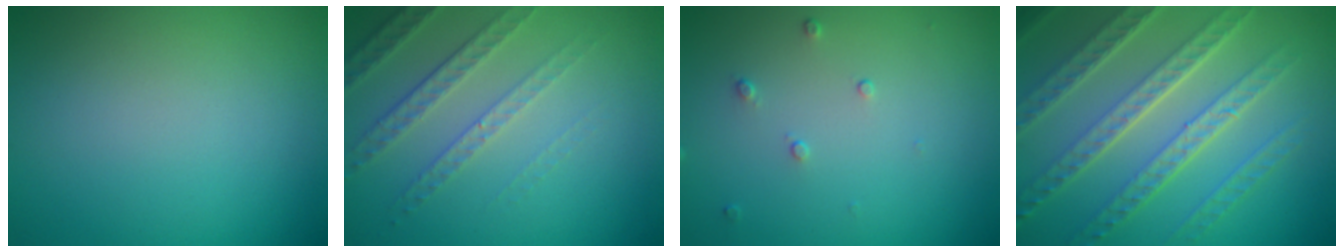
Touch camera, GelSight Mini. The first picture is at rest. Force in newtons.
{"total": 3.3, "press": 3.1, "slide": 1.3}
{"total": 0.7, "press": 0.5, "slide": 0.5}
{"total": 8.0, "press": 5.6, "slide": 5.8}